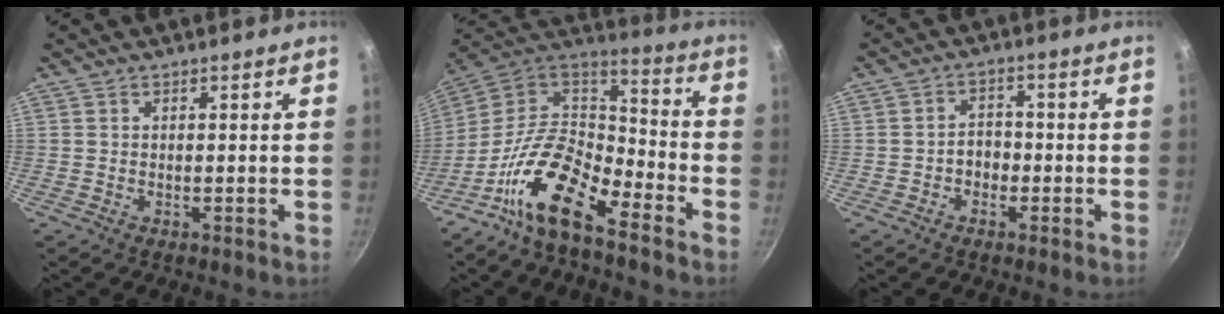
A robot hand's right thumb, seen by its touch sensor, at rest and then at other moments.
{"total": 16.2, "force": [-9.8, 7.1, 10.8], "torque": [-0.187, 0.083, -0.206]}
{"total": 3.4, "force": [-1.2, 2.6, 1.8], "torque": [-0.006, 0.017, -0.022]}